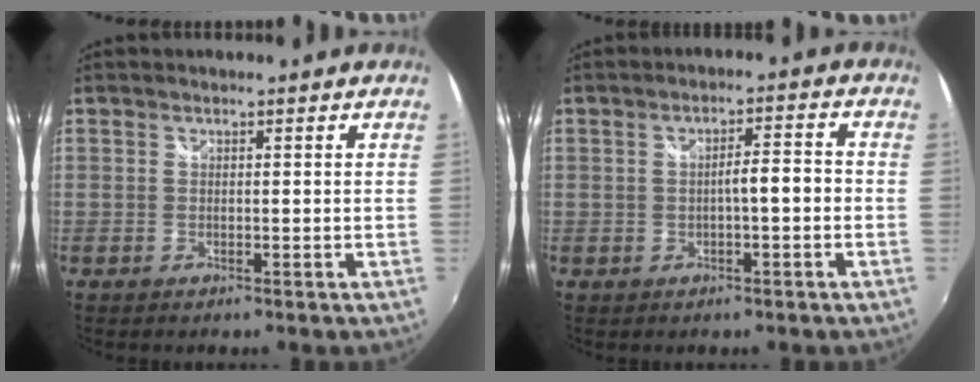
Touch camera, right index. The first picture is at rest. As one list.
[{"total": 4.1, "force": [-0.9, 0.7, 3.9], "torque": [-0.063, 0.010, -0.010]}]